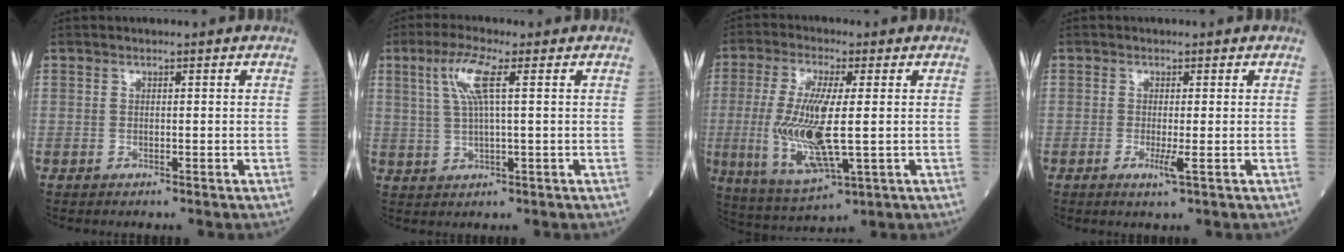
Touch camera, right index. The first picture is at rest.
{"total": 5.8, "force": [2.0, 0.1, 5.5], "torque": [-0.115, 0.009, 0.042]}
{"total": 13.0, "force": [-0.7, 2.8, 12.7], "torque": [-0.277, -0.018, -0.006]}
{"total": 2.1, "force": [-0.6, -0.2, 2.0], "torque": [-0.038, -0.006, -0.011]}